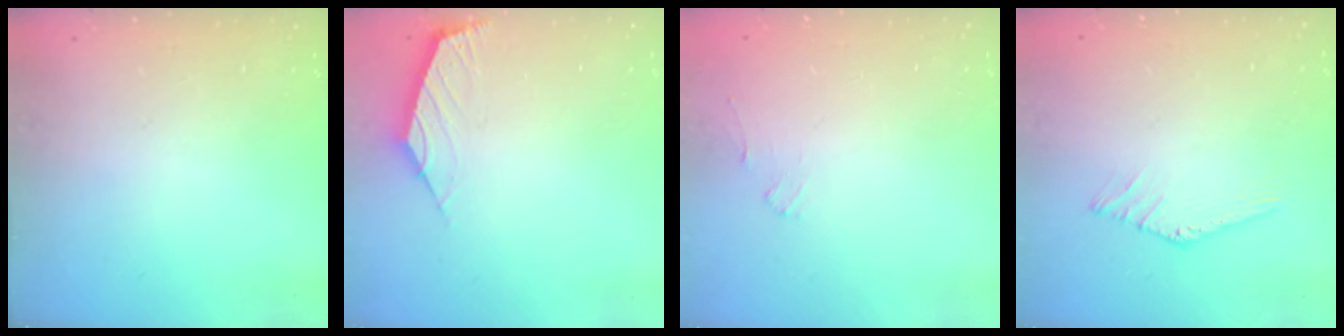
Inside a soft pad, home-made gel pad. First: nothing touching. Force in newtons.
{"total": 2.5, "press": 2.4, "slide": 0.7}
{"total": 0.6, "press": 0.5, "slide": 0.4}
{"total": 1.1, "press": 1.1, "slide": 0.2}